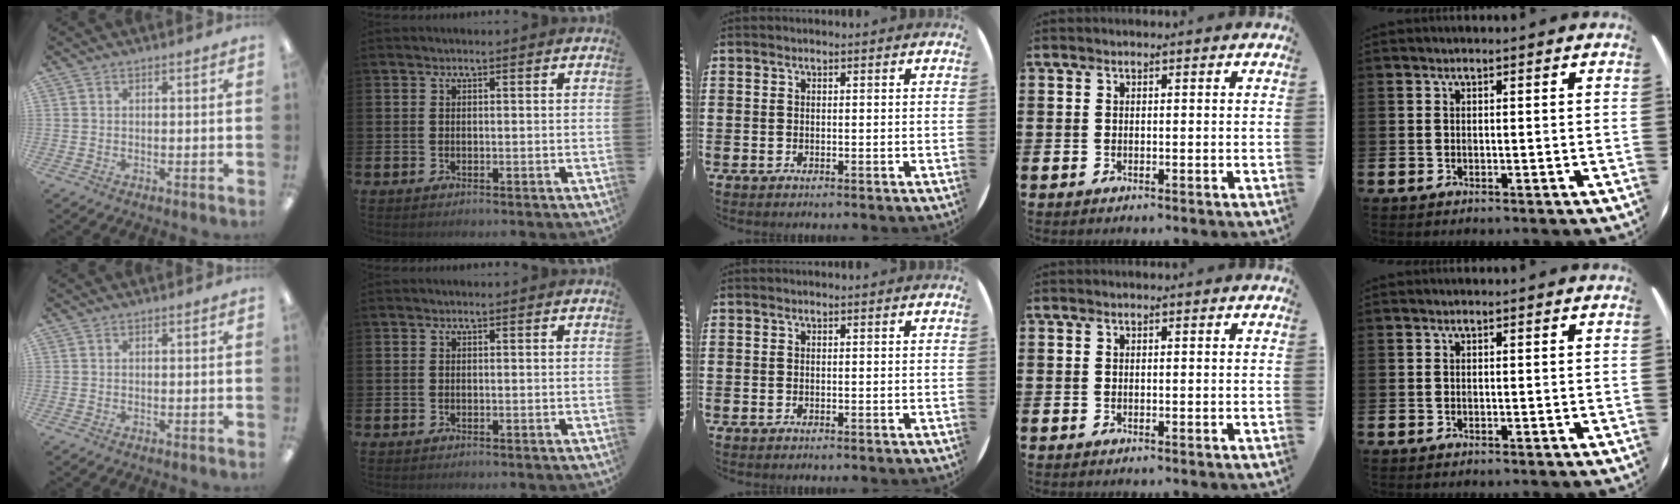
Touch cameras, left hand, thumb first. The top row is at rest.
{}